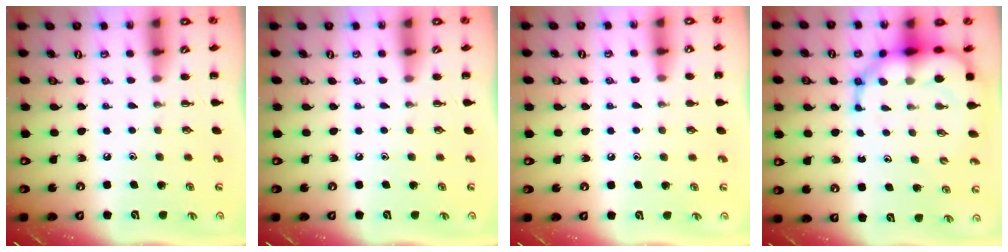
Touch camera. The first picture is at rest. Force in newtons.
{"total": 0.0}
{"total": 3.3, "press": 3.1, "slide": 1.2}
{"total": 12.0, "press": 11.5, "slide": 3.2}